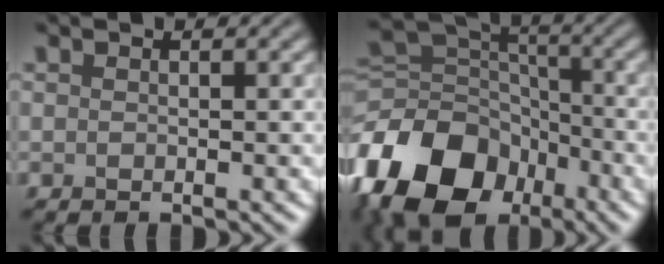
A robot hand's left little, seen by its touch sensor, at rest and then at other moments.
{"total": 15.2, "force": [-8.3, 10.4, 7.3], "torque": [-0.177, -0.020, -0.151]}